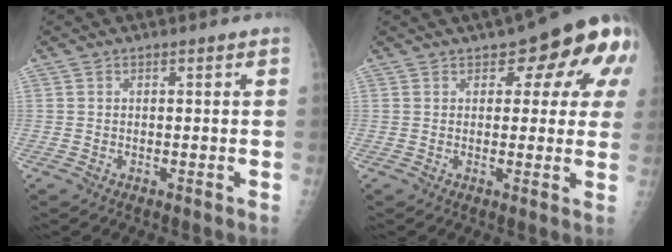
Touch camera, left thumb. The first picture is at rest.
{"total": 13.9, "force": [5.8, 6.1, 11.0], "torque": [-0.097, -0.003, 0.060]}